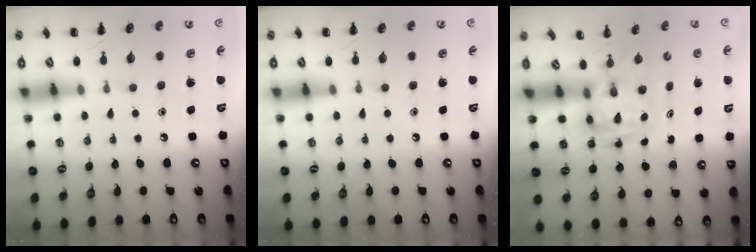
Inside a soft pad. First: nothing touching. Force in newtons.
{"total": 0.0}
{"total": 3.4, "press": 3.4, "slide": 0.6}